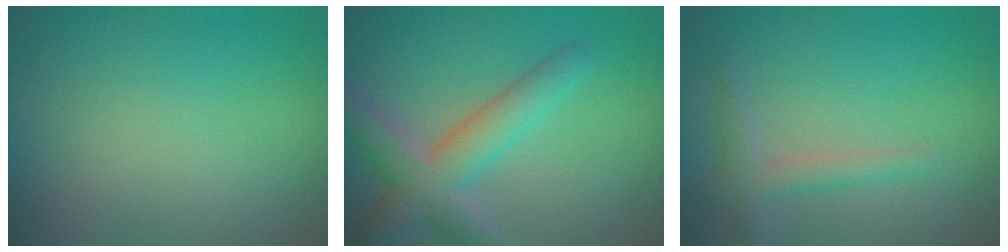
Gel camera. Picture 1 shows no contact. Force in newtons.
{"total": 5.3, "press": 5.3, "slide": 0.4}
{"total": 2.0, "press": 2.0, "slide": 0.2}